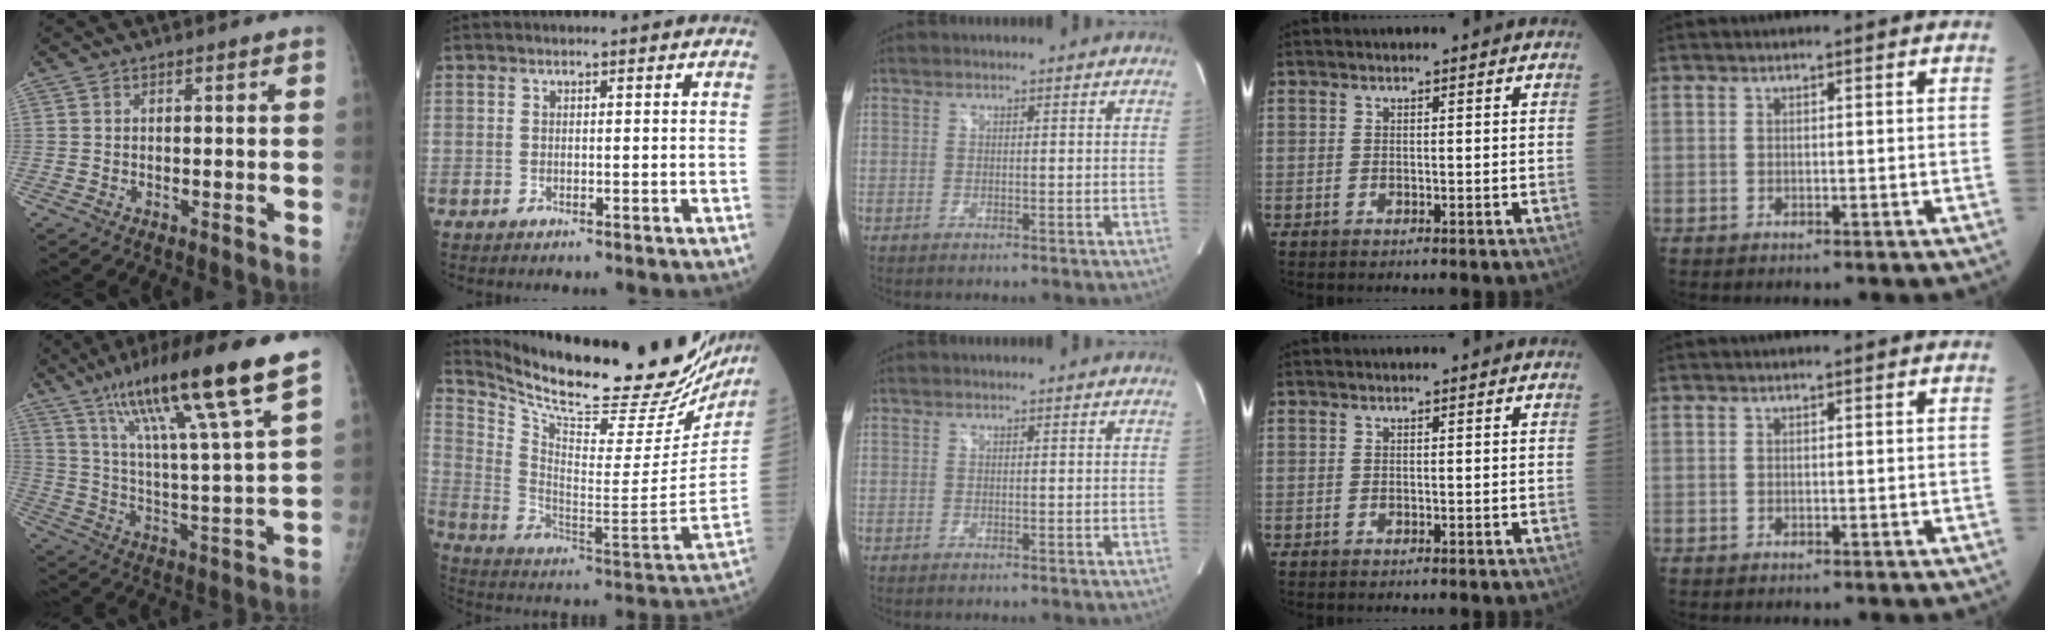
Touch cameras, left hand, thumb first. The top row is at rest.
{"thumb": {"total": 20.6, "force": [13.0, 1.8, 15.9], "torque": [-0.258, -0.041, 0.220]}, "index": {"total": 29.3, "force": [25.6, 5.4, 13.2], "torque": [-0.229, -0.079, 0.359]}}